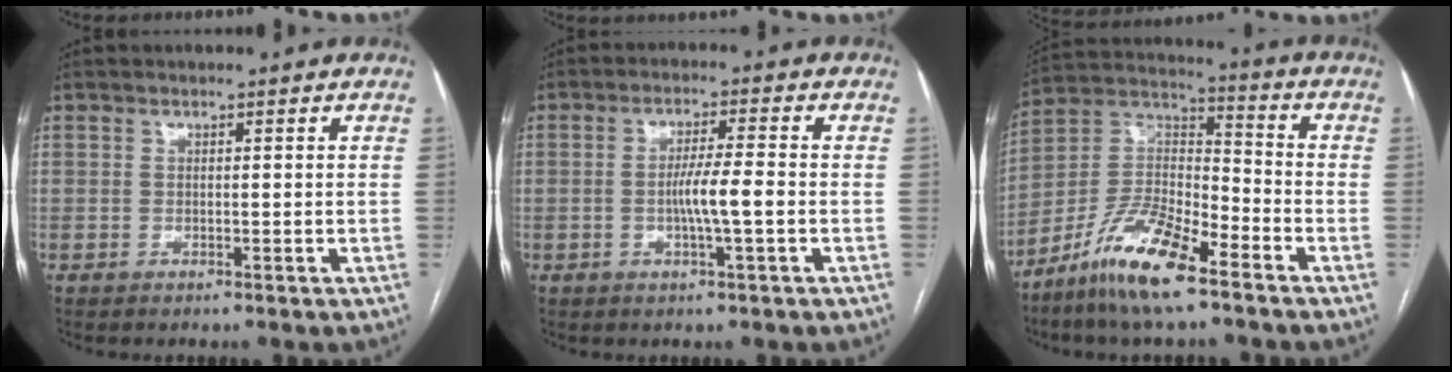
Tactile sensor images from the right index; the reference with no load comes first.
{"total": 5.2, "force": [-1.1, -0.1, 5.1], "torque": [-0.096, -0.001, -0.021]}
{"total": 13.0, "force": [-8.9, 2.9, 9.0], "torque": [-0.180, 0.006, -0.168]}